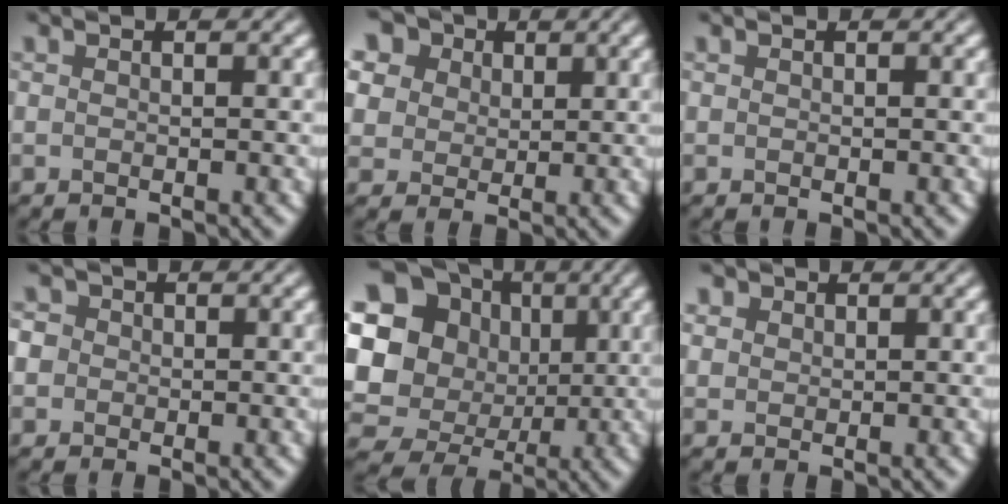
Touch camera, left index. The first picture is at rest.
{"total": 12.8, "force": [6.6, 9.4, 5.8], "torque": [-0.152, 0.035, 0.103]}
{"total": 0.0}
{"total": 3.7, "force": [0.9, 3.3, 1.5], "torque": [-0.017, 0.026, -0.012]}
{"total": 20.4, "force": [2.2, 18.9, 7.3], "torque": [-0.185, 0.003, 0.007]}
{"total": 2.1, "force": [1.2, 1.6, 0.7], "torque": [-0.019, 0.000, 0.023]}